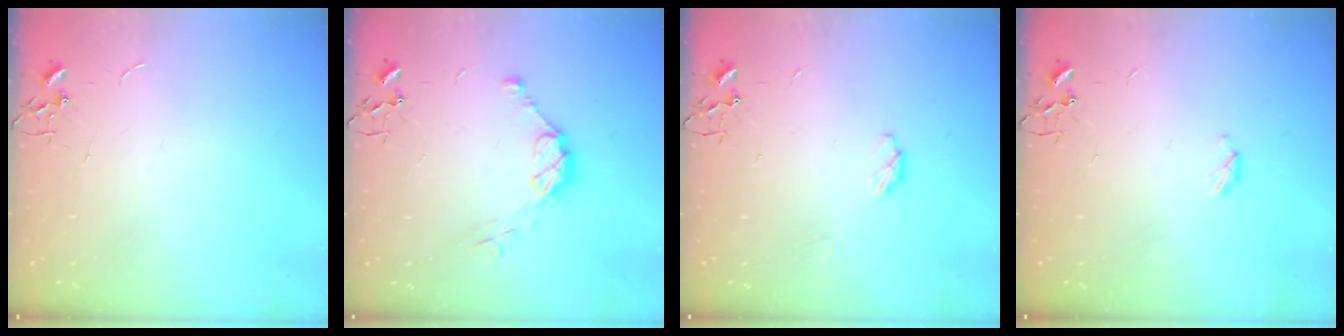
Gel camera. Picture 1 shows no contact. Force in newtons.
{"total": 9.4, "press": 9.4, "slide": 0.6}
{"total": 4.2, "press": 4.2, "slide": 0.4}
{"total": 2.9, "press": 2.9, "slide": 0.5}